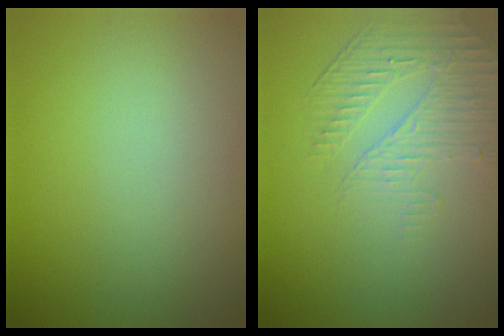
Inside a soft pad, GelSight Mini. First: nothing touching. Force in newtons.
{"total": 1.9, "press": 1.3, "slide": 1.3}